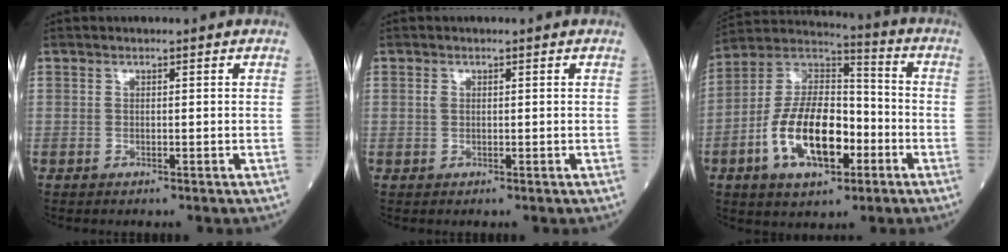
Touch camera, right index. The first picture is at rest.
{"total": 0.8, "force": [0.2, 0.6, 0.5], "torque": [-0.013, 0.002, 0.004]}
{"total": 15.8, "force": [-5.1, 7.4, 13.1], "torque": [-0.258, 0.018, -0.086]}